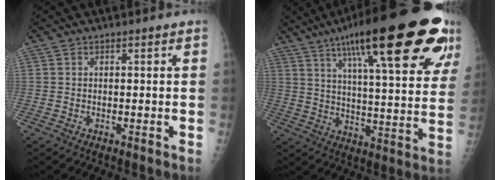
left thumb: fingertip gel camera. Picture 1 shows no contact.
{"total": 30.7, "force": [17.3, 6.9, 24.5], "torque": [-0.313, -0.019, 0.250]}